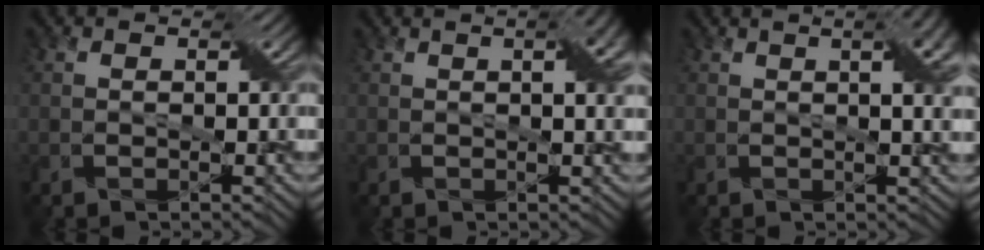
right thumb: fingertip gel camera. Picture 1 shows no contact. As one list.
[{"total": 5.0, "force": [1.6, 1.5, 4.5], "torque": [-0.051, 0.015, 0.017]}, {"total": 6.2, "force": [2.1, 1.8, 5.5], "torque": [-0.061, 0.018, 0.022]}]